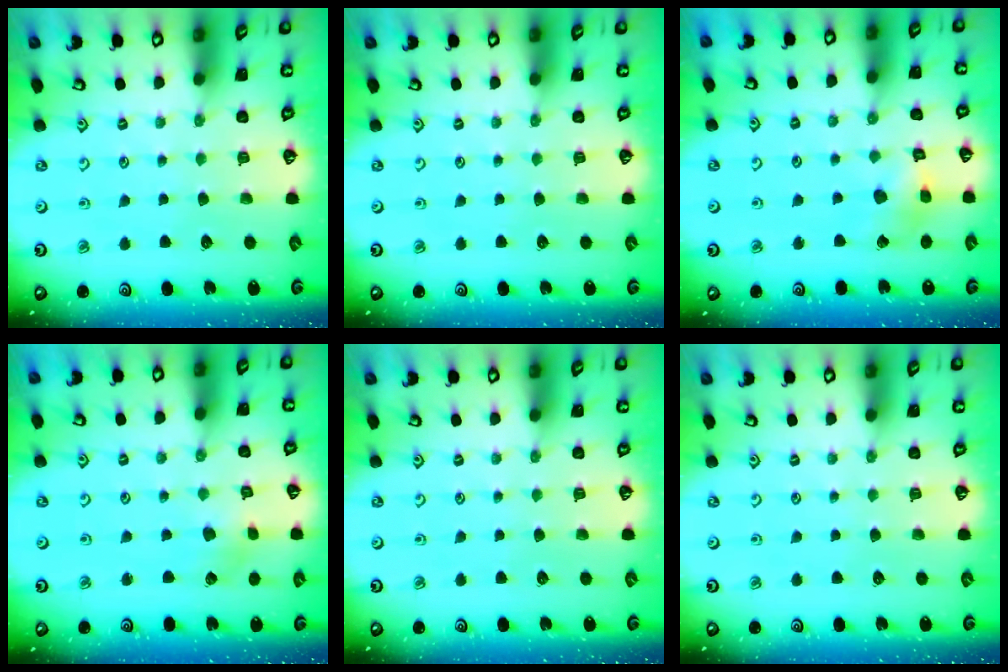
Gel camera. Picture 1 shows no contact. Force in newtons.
{"total": 0.0}
{"total": 6.6, "press": 6.6, "slide": 0.5}
{"total": 3.0, "press": 3.0, "slide": 0.4}
{"total": 0.0}
{"total": 0.0}